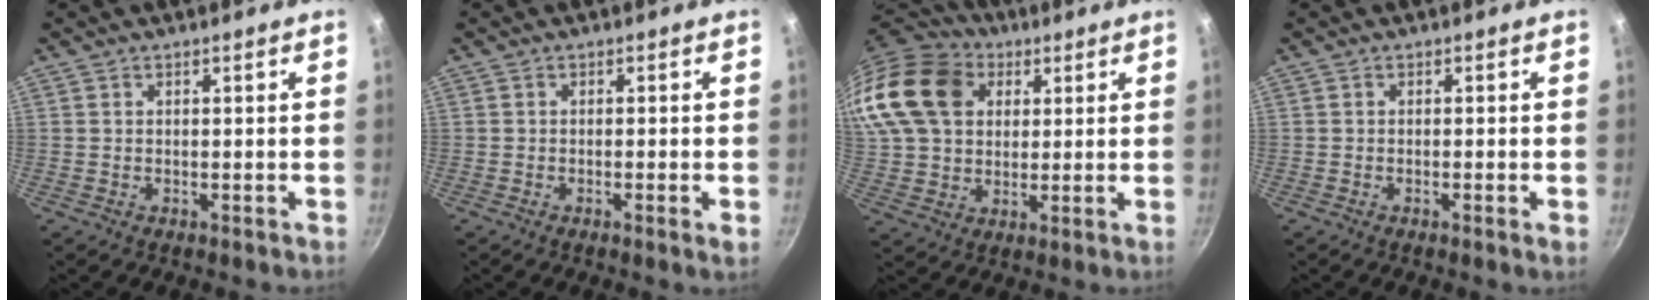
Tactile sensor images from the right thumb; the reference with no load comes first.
{"total": 1.8, "force": [-0.5, 0.0, 1.7], "torque": [-0.031, -0.002, -0.010]}
{"total": 22.5, "force": [7.5, 17.0, 12.7], "torque": [-0.260, 0.021, 0.135]}
{"total": 1.2, "force": [-0.4, 0.0, 1.1], "torque": [-0.022, -0.001, -0.008]}